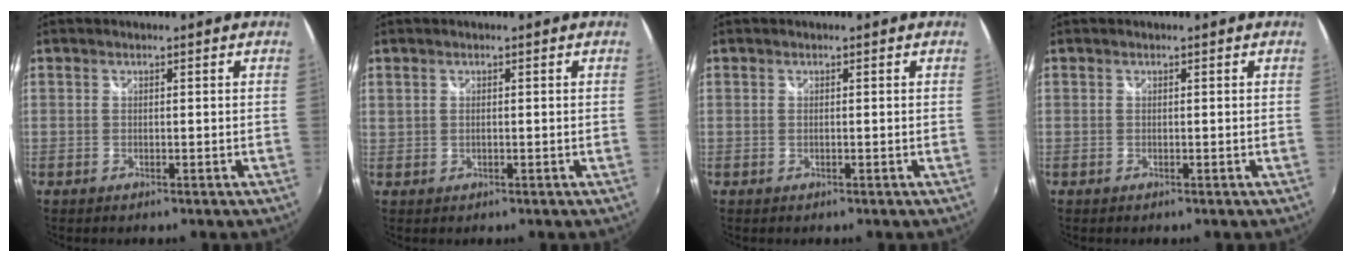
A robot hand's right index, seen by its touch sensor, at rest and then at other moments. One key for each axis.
{"total": 0.8, "fx": 0.3, "fy": 0.6, "fz": 0.5, "tx": -0.011, "ty": 0.001, "tz": 0.006}
{"total": 0.0}
{"total": 0.0}